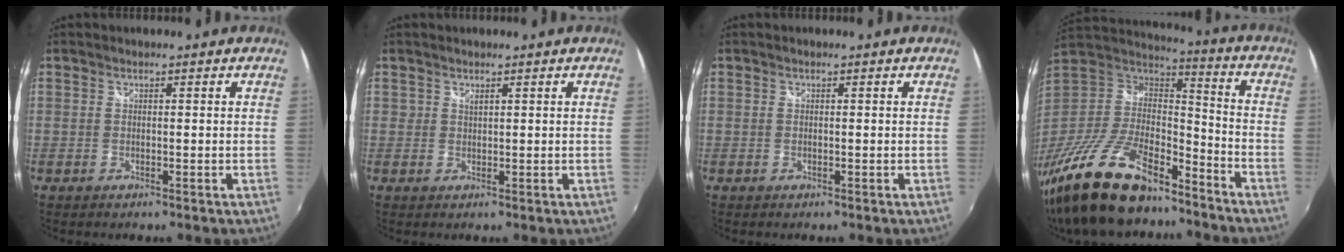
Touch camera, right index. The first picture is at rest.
{"total": 0.8, "force": [0.7, 0.5, 0.2], "torque": [-0.003, 0.000, 0.012]}
{"total": 0.0}
{"total": 27.5, "force": [-19.8, 10.3, 16.2], "torque": [-0.332, -0.029, -0.333]}